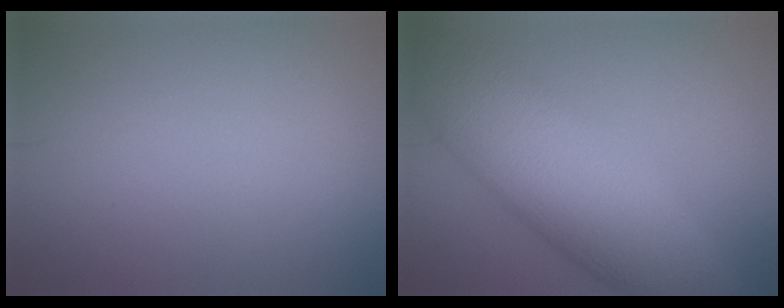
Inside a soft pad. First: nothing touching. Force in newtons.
{"total": 11.2, "press": 11.2, "slide": 0.2}